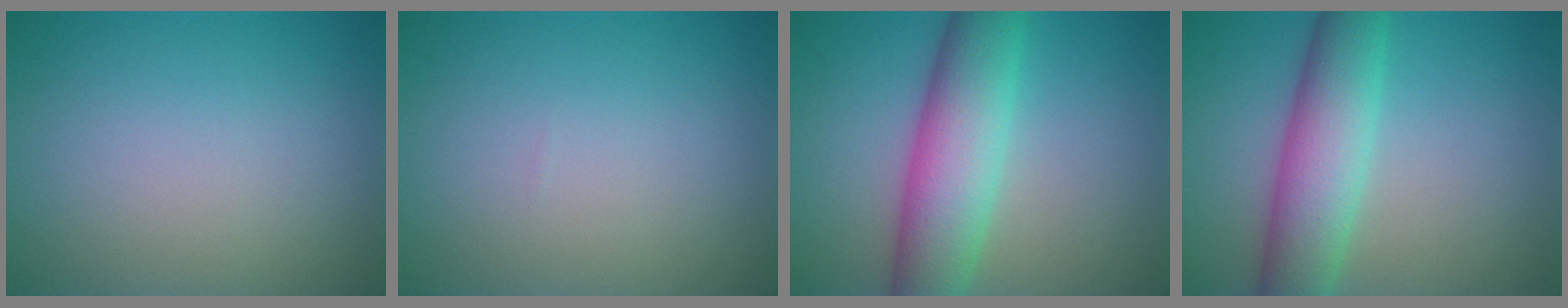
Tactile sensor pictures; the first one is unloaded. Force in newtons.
{"total": 0.0}
{"total": 7.8, "press": 7.8, "slide": 0.1}
{"total": 6.8, "press": 6.8, "slide": 0.1}